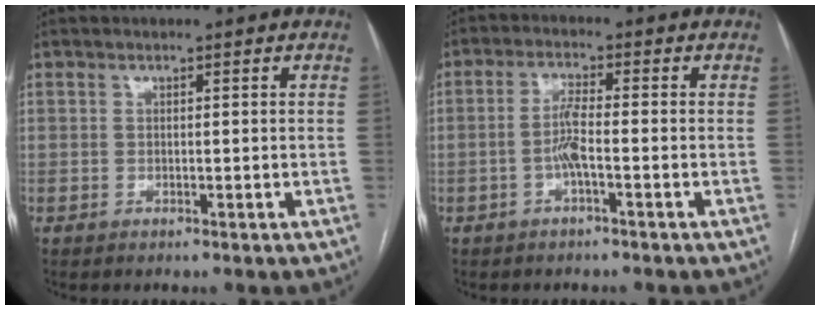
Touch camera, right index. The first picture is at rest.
{"total": 3.7, "force": [-1.2, 0.3, 3.5], "torque": [-0.073, 0.005, -0.024]}